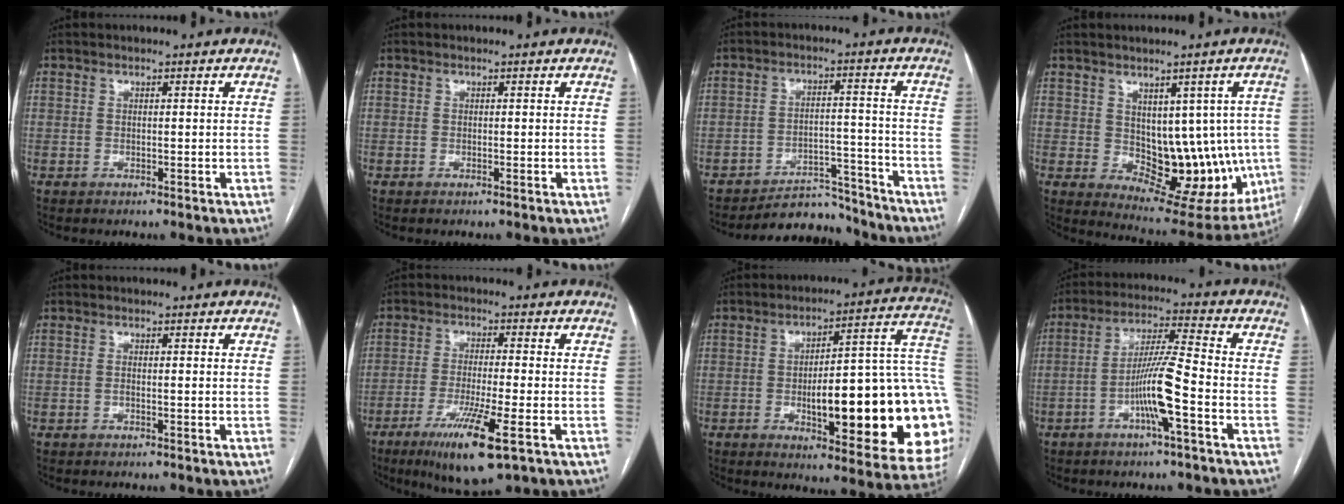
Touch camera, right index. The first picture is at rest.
{"total": 0.0}
{"total": 8.6, "force": [-8.3, 2.1, -0.1], "torque": [0.017, 0.032, -0.127]}
{"total": 13.8, "force": [-0.5, 8.1, 11.2], "torque": [-0.119, 0.005, 0.020]}
{"total": 0.7, "force": [-0.2, 0.0, 0.7], "torque": [-0.012, 0.000, -0.002]}
{"total": 11.1, "force": [-5.6, 0.7, 9.5], "torque": [-0.176, -0.031, -0.091]}
{"total": 27.5, "force": [-4.1, 5.7, 26.6], "torque": [-0.261, 0.018, -0.049]}
{"total": 9.0, "force": [-3.4, -0.2, 8.4], "torque": [-0.163, 0.007, -0.064]}